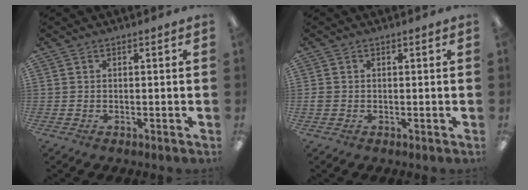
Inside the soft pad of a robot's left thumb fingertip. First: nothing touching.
{"total": 1.1, "force": [-0.2, 1.0, 0.4], "torque": [-0.007, 0.004, -0.004]}